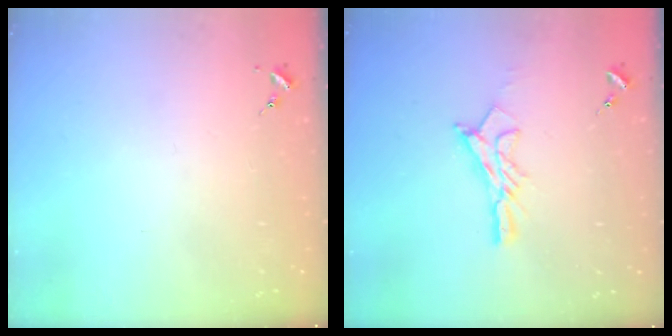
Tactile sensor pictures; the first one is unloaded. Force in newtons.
{"total": 11.6, "press": 11.6, "slide": 0.9}